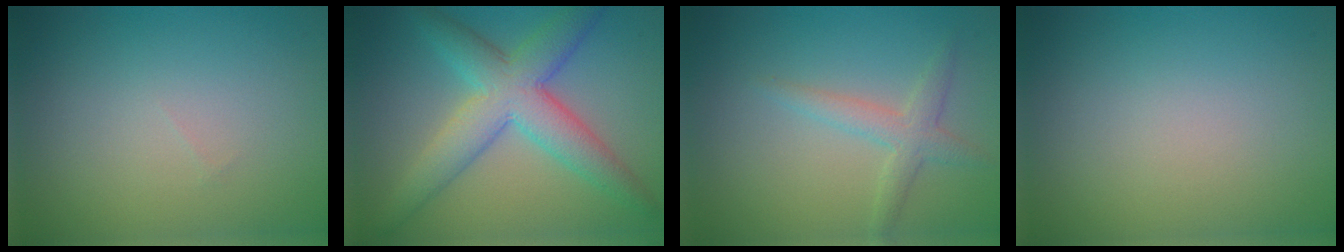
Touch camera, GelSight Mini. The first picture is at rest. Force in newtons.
{"total": 6.8, "press": 6.8, "slide": 0.1}
{"total": 2.3, "press": 2.3, "slide": 0.0}
{"total": 0.0}